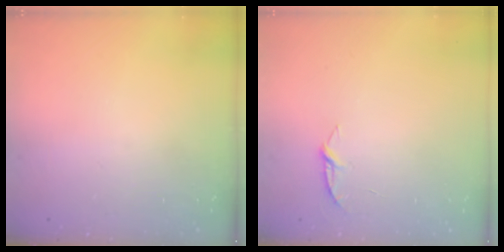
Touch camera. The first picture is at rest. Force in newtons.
{"total": 4.3, "press": 4.3, "slide": 0.4}